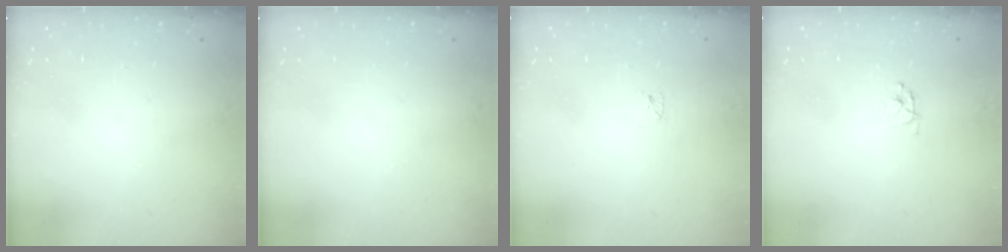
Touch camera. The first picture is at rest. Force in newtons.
{"total": 0.0}
{"total": 2.3, "press": 2.2, "slide": 0.4}
{"total": 3.3, "press": 3.2, "slide": 0.3}